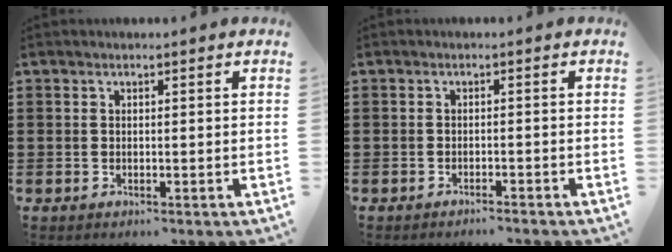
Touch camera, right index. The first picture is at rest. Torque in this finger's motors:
{"motor_torque": [0.15, -0.15, 0.08, 0.00]}